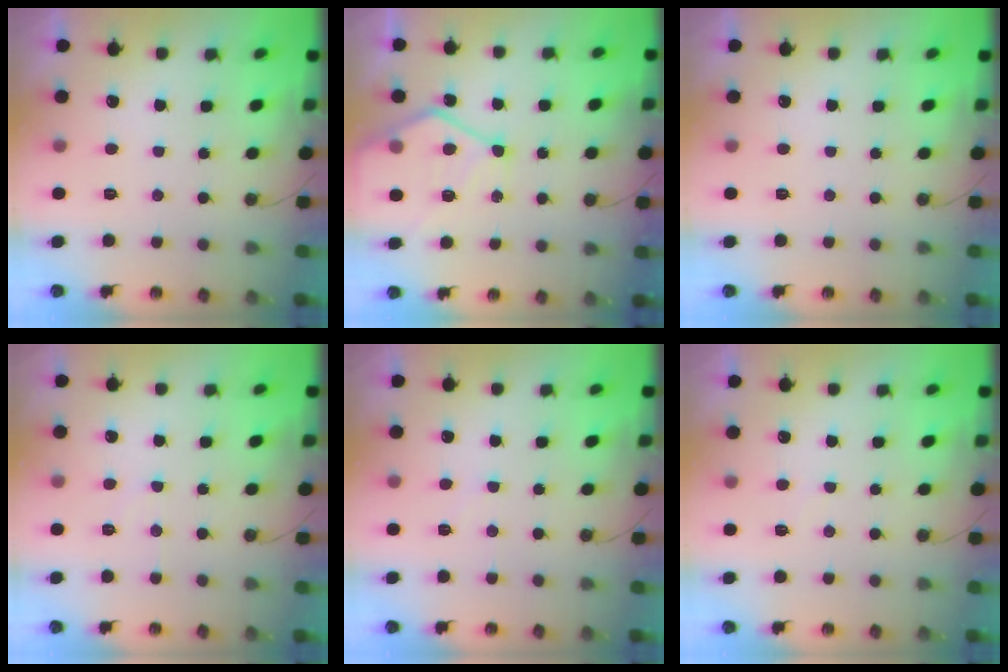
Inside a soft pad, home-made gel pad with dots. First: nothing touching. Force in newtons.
{"total": 12.9, "press": 12.8, "slide": 1.3}
{"total": 0.0}
{"total": 5.3, "press": 5.3, "slide": 0.7}
{"total": 5.2, "press": 5.1, "slide": 1.0}
{"total": 5.1, "press": 5.1, "slide": 0.6}